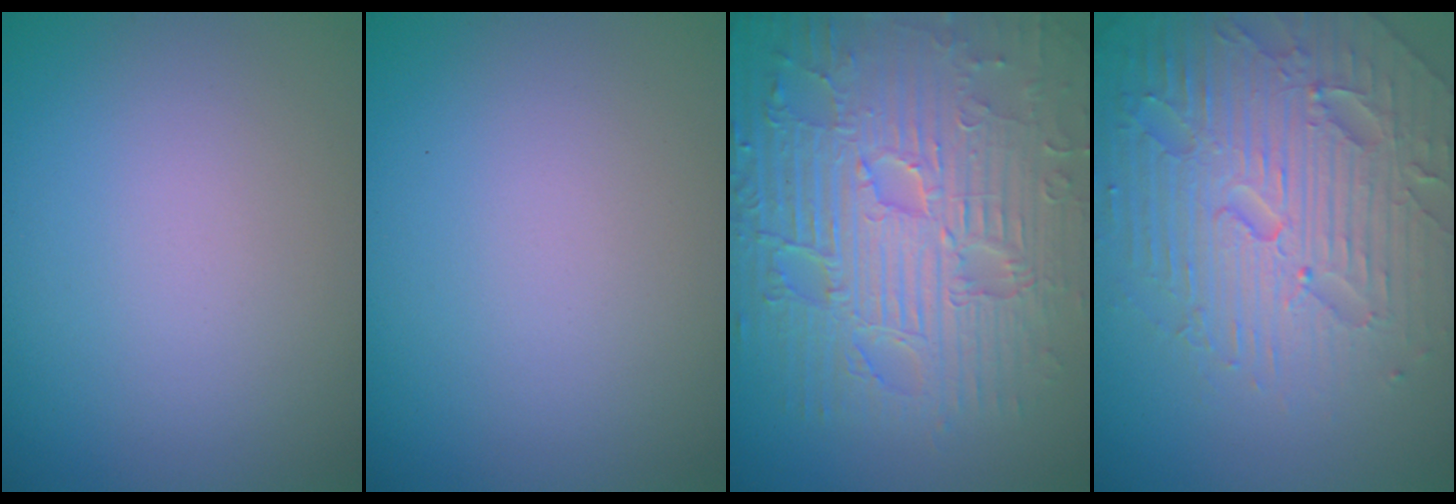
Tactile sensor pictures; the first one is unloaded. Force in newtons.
{"total": 0.0}
{"total": 11.3, "press": 7.4, "slide": 8.6}
{"total": 7.4, "press": 7.3, "slide": 1.6}